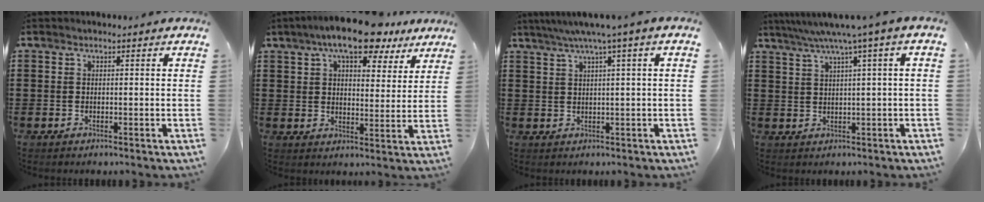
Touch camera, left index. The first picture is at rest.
{"total": 10.3, "force": [7.9, 2.8, 6.0], "torque": [-0.107, -0.021, 0.138]}
{"total": 3.5, "force": [1.5, -0.5, 3.1], "torque": [-0.062, -0.003, 0.023]}
{"total": 4.6, "force": [2.1, -0.8, 4.0], "torque": [-0.081, -0.012, 0.029]}